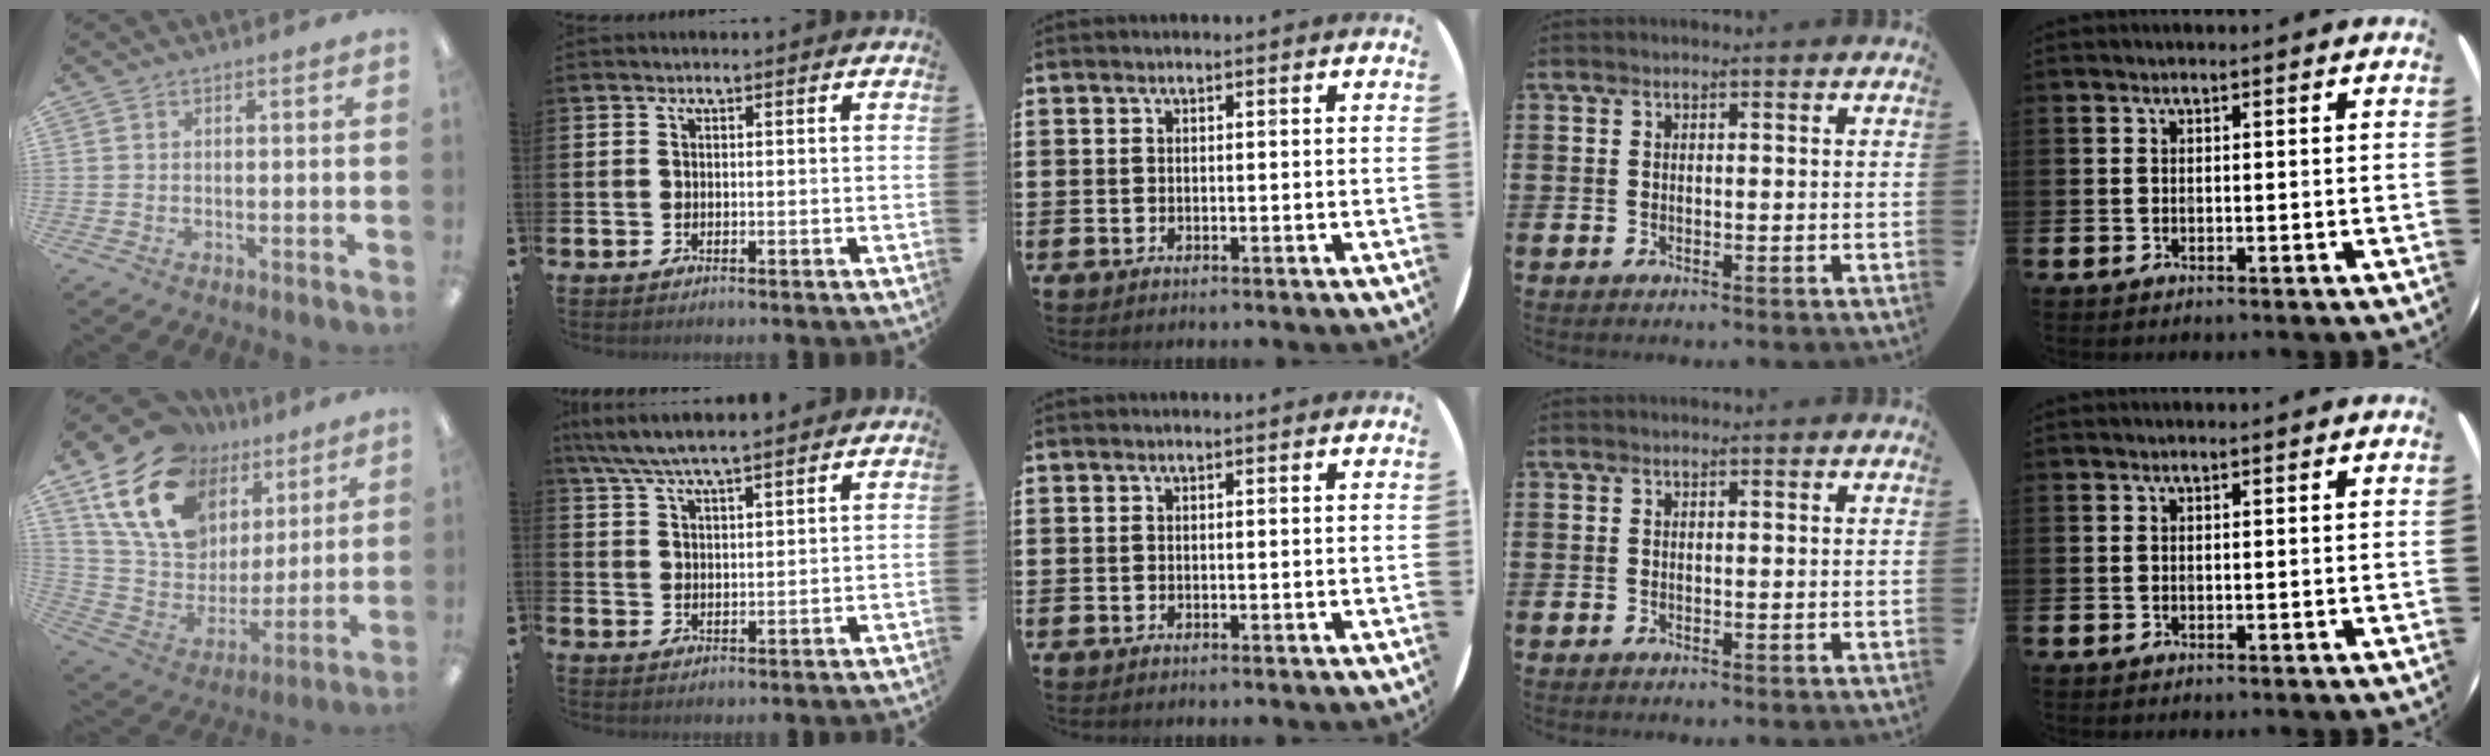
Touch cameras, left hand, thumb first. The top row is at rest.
{"thumb": {"total": 20.6, "force": [11.2, 14.1, 10.0], "torque": [-0.193, -0.040, 0.212]}, "index": {"total": 6.4, "force": [5.9, 0.6, 2.2], "torque": [-0.062, -0.021, 0.107]}}